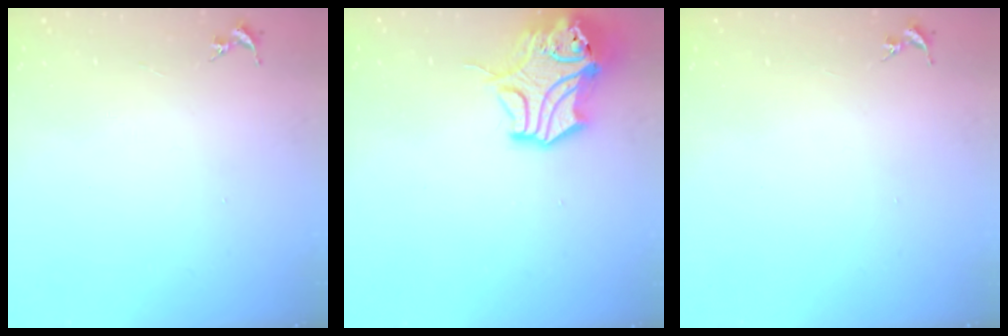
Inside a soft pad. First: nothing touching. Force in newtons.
{"total": 14.2, "press": 14.1, "slide": 1.9}
{"total": 0.0}